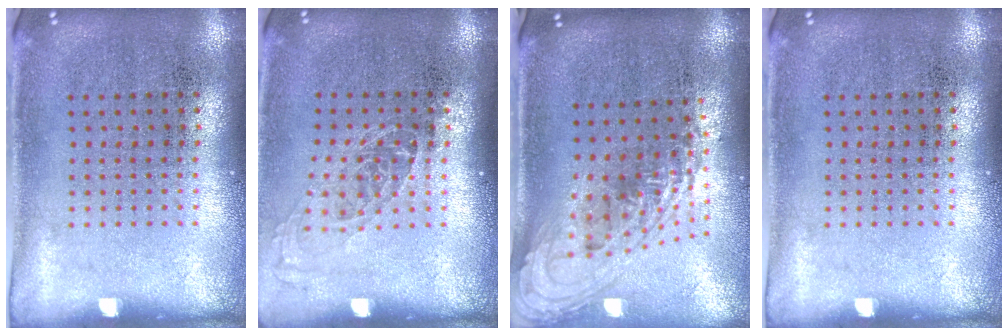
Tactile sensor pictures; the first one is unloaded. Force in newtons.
{"total": 1.2, "press": 1.0, "slide": 0.7}
{"total": 2.0, "press": 1.5, "slide": 1.3}
{"total": 0.0}